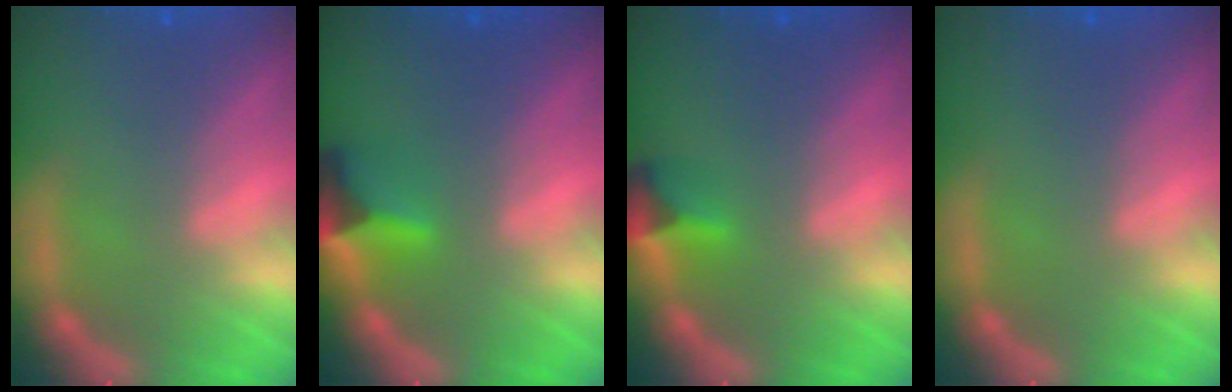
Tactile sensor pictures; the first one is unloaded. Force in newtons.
{"total": 3.9}
{"total": 2.4}
{"total": 0.0}